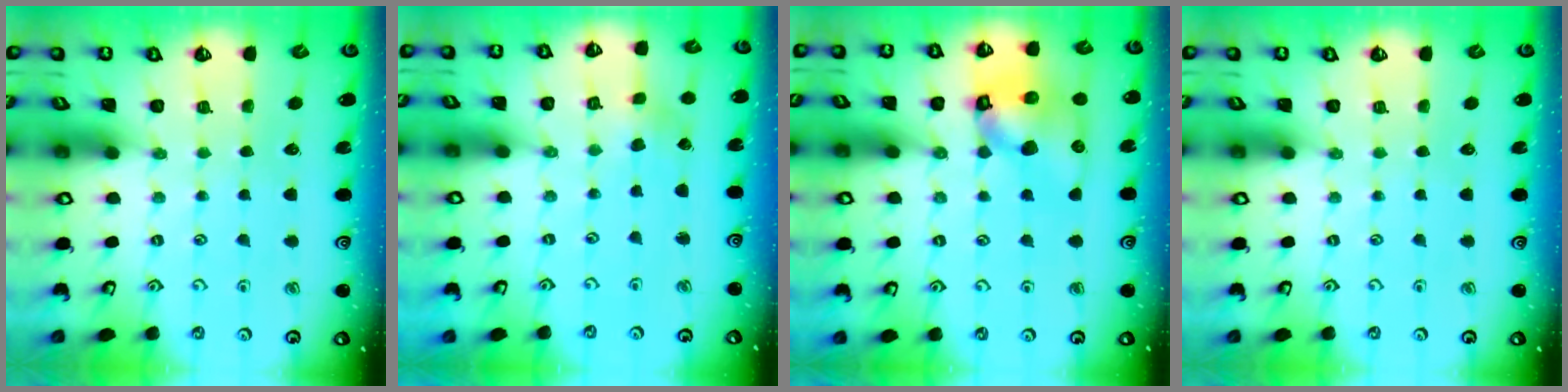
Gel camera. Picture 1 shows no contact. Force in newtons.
{"total": 1.8, "press": 1.8, "slide": 0.2}
{"total": 14.5, "press": 14.3, "slide": 2.1}
{"total": 0.0}